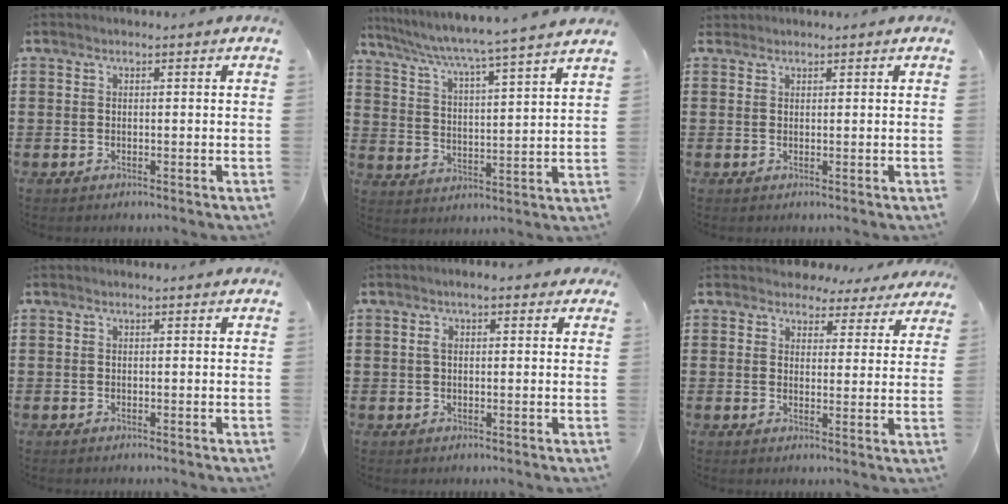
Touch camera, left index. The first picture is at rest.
{"total": 4.5, "force": [3.8, -1.2, 2.0], "torque": [-0.059, -0.041, 0.053]}
{"total": 0.8, "force": [0.7, 0.4, 0.1], "torque": [-0.005, 0.003, 0.014]}
{"total": 0.0}
{"total": 2.4, "force": [0.4, 1.1, 2.1], "torque": [-0.044, 0.009, 0.004]}
{"total": 3.9, "force": [3.4, 1.8, 0.5], "torque": [-0.019, -0.007, 0.060]}